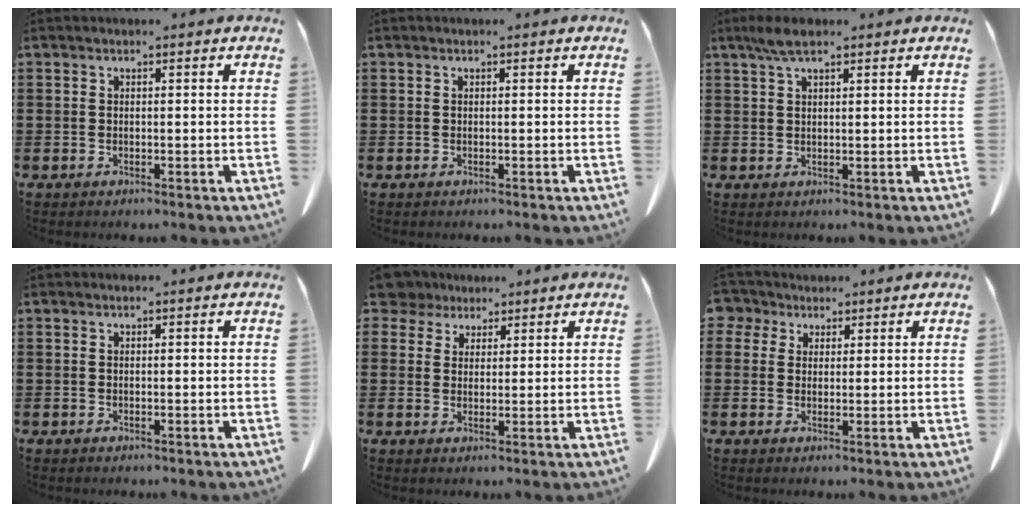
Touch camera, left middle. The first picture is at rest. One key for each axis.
{"total": 0.0}
{"total": 3.3, "fx": 2.0, "fy": 0.9, "fz": 2.5, "tx": -0.054, "ty": 0.004, "tz": 0.035}
{"total": 0.0}
{"total": 4.2, "fx": 3.2, "fy": 2.6, "fz": 0.8, "tx": -0.029, "ty": 0.004, "tz": 0.058}
{"total": 3.3, "fx": 2.1, "fy": 2.5, "fz": 0.5, "tx": -0.017, "ty": 0.008, "tz": 0.037}